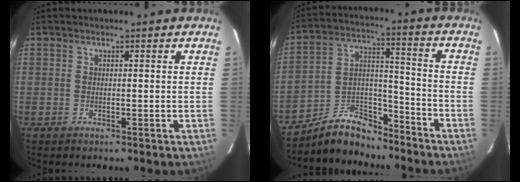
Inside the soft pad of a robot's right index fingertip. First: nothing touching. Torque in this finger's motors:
{"motor_torque": [-0.59, -0.73, -0.17, -0.09]}